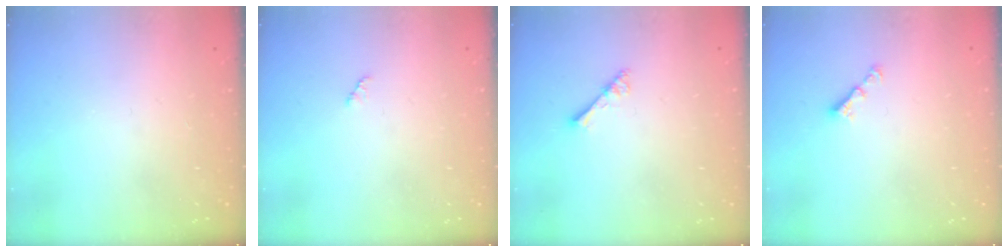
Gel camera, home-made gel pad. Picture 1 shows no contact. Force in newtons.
{"total": 2.8, "press": 2.8, "slide": 0.4}
{"total": 3.3, "press": 3.3, "slide": 0.5}
{"total": 2.8, "press": 2.7, "slide": 0.5}